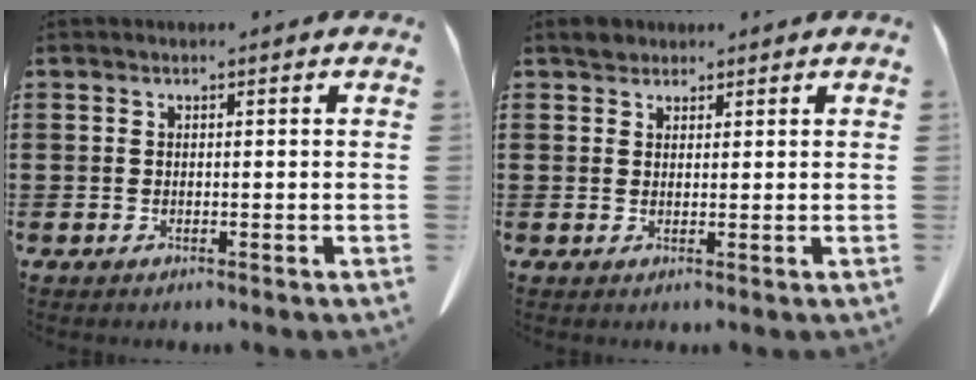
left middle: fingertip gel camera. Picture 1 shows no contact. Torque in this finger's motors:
{"motor_torque": [0.00, 0.00, 0.00, 0.00]}